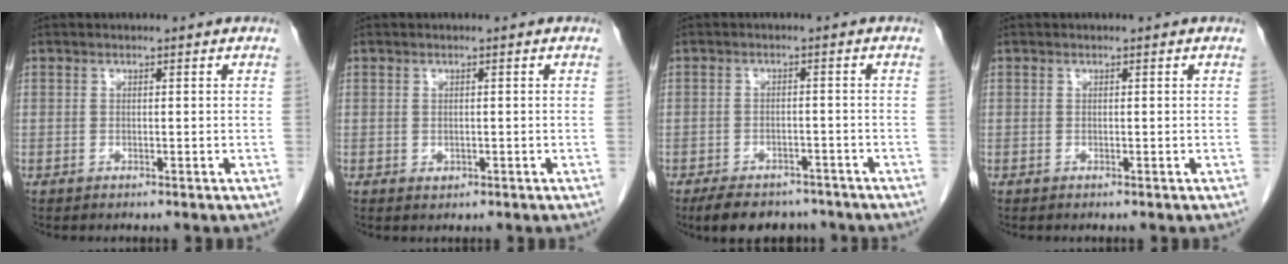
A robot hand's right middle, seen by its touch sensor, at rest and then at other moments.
{"total": 0.6, "force": [-0.1, 0.5, 0.4], "torque": [-0.011, -0.002, 0.001]}
{"total": 9.2, "force": [-7.5, 4.1, 3.4], "torque": [-0.050, -0.004, -0.104]}
{"total": 0.0}